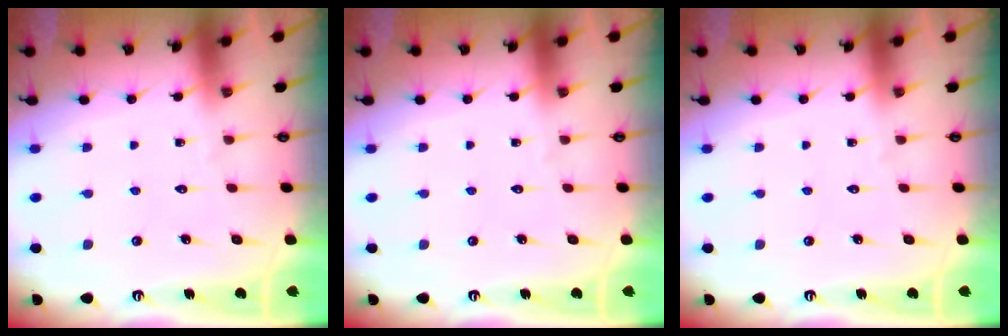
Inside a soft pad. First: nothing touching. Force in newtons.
{"total": 0.0}
{"total": 0.0}